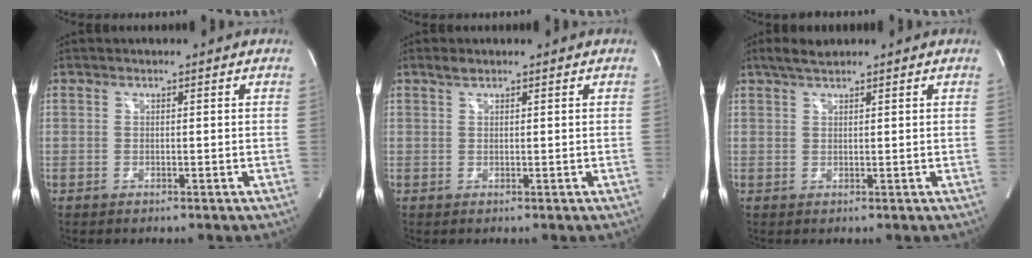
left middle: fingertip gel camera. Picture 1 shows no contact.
{"total": 1.1, "force": [0.9, 0.3, 0.5], "torque": [-0.015, 0.007, 0.020]}
{"total": 2.6, "force": [2.1, 0.4, 1.5], "torque": [-0.034, 0.013, 0.042]}